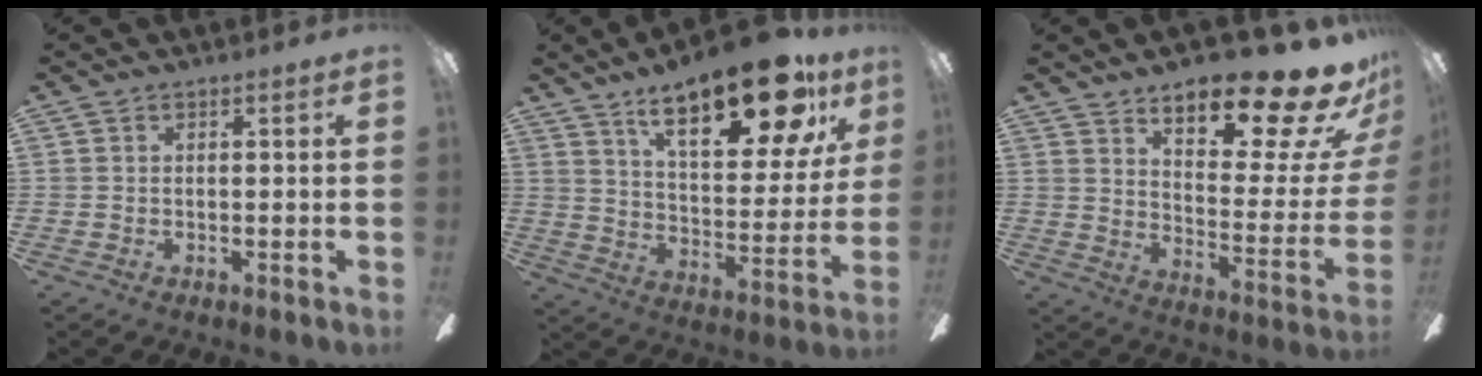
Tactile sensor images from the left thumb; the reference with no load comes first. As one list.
[{"total": 23.7, "force": [15.1, 8.7, 16.0], "torque": [-0.235, -0.083, 0.247]}, {"total": 19.2, "force": [14.9, 5.8, 10.7], "torque": [-0.135, -0.114, 0.242]}]